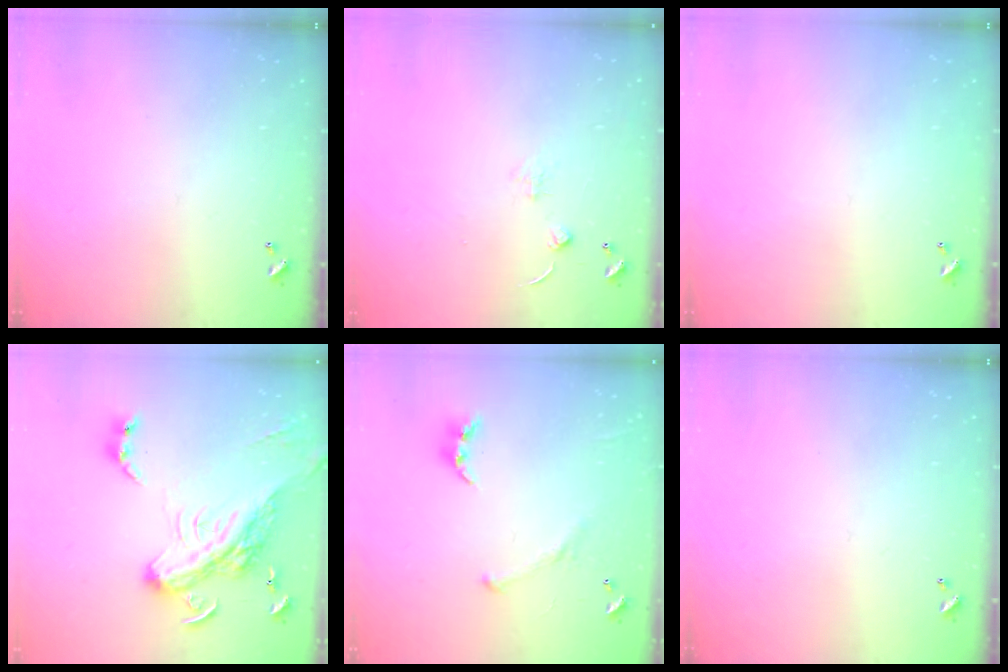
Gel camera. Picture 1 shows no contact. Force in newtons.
{"total": 0.9, "press": 0.9, "slide": 0.3}
{"total": 0.0}
{"total": 10.0, "press": 9.8, "slide": 2.3}
{"total": 2.3, "press": 2.1, "slide": 1.0}
{"total": 0.0}